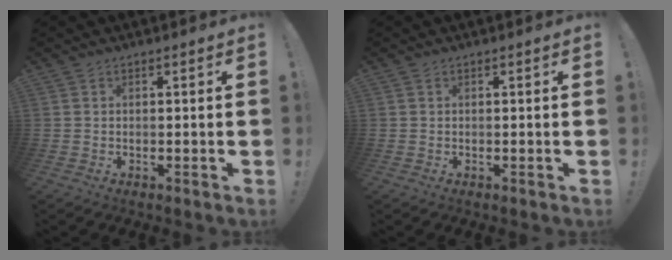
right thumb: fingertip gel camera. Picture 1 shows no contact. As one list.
[{"total": 0.0}]